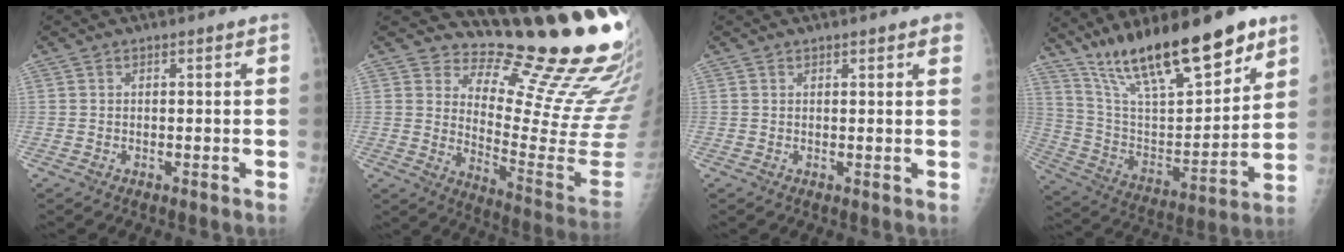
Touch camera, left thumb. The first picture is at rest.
{"total": 21.4, "force": [18.8, 2.9, 9.7], "torque": [-0.102, -0.204, 0.248]}
{"total": 2.4, "force": [1.6, 0.6, 1.7], "torque": [-0.015, -0.002, 0.017]}
{"total": 24.5, "force": [16.8, 7.1, 16.3], "torque": [-0.247, -0.062, 0.298]}